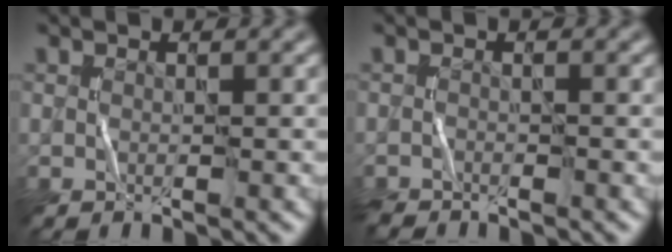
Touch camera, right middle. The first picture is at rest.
{"total": 1.5, "force": [-1.5, 0.2, 0.2], "torque": [-0.003, -0.005, -0.031]}